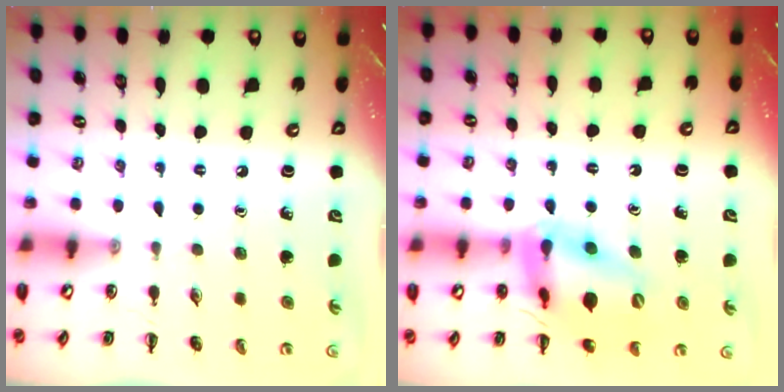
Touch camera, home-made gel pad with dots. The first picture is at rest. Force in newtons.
{"total": 17.4, "press": 17.0, "slide": 4.0}